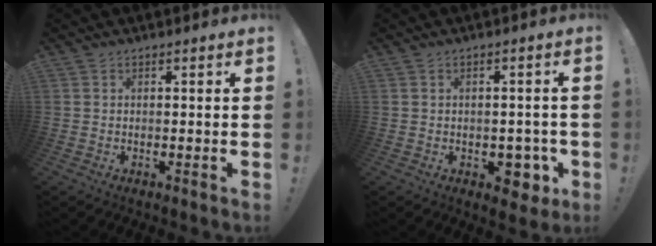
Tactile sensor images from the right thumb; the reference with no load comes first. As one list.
[{"total": 6.8, "force": [-2.0, 5.0, 4.2], "torque": [-0.036, 0.012, -0.027]}]